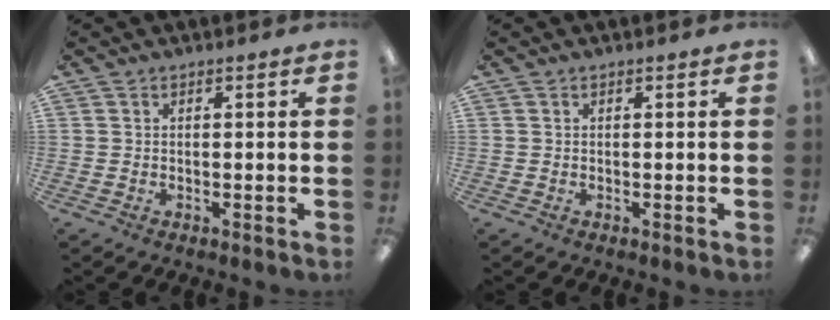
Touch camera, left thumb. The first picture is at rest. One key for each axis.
{"total": 0.0}